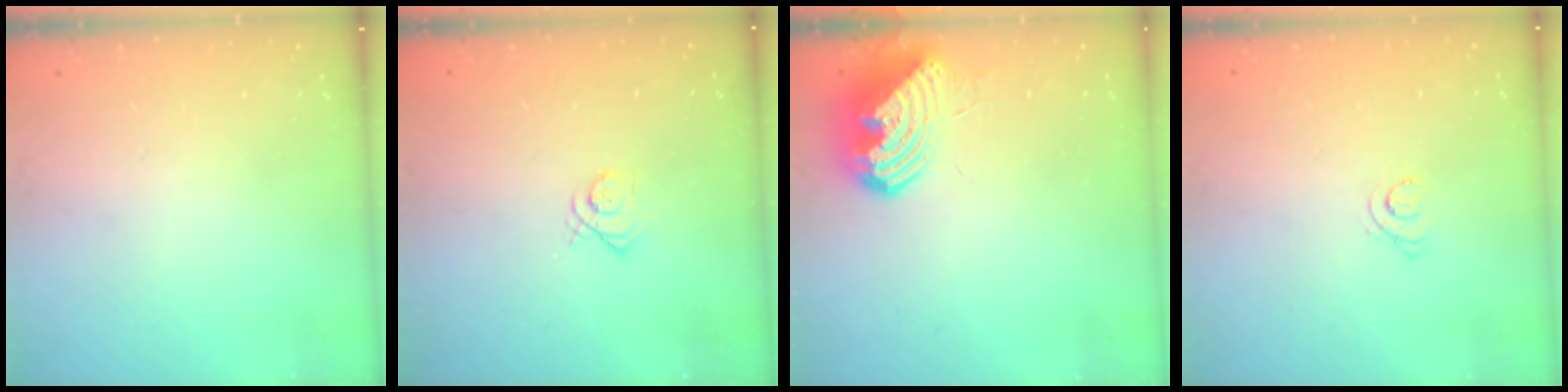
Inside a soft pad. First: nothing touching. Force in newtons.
{"total": 4.6, "press": 4.6, "slide": 0.4}
{"total": 12.4, "press": 12.3, "slide": 1.7}
{"total": 3.5, "press": 3.5, "slide": 0.3}